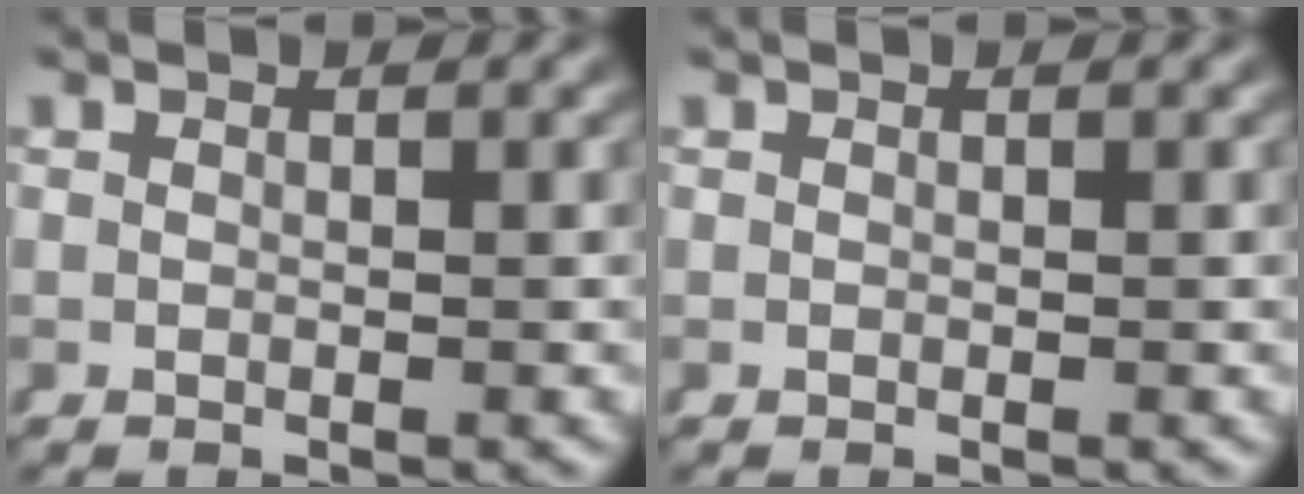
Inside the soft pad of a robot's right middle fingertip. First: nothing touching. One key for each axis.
{"total": 0.0}